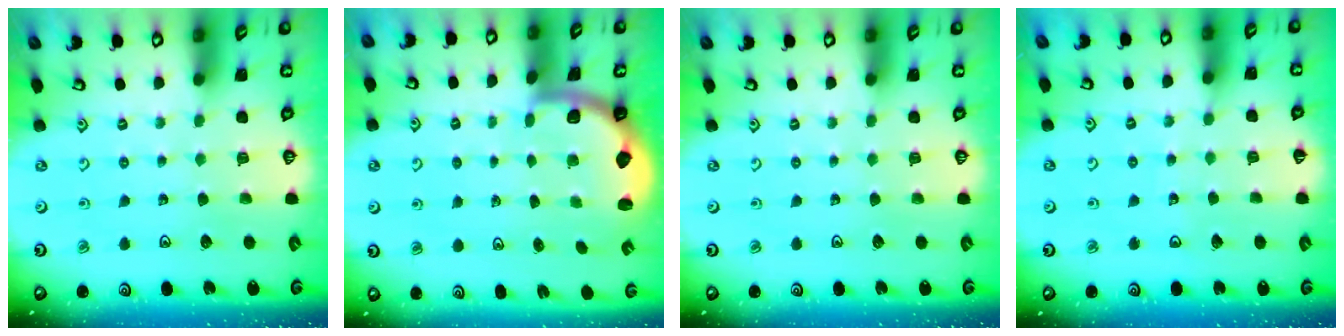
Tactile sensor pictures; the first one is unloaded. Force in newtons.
{"total": 2.0, "press": 1.9, "slide": 0.5}
{"total": 0.0}
{"total": 2.9, "press": 2.9, "slide": 0.4}